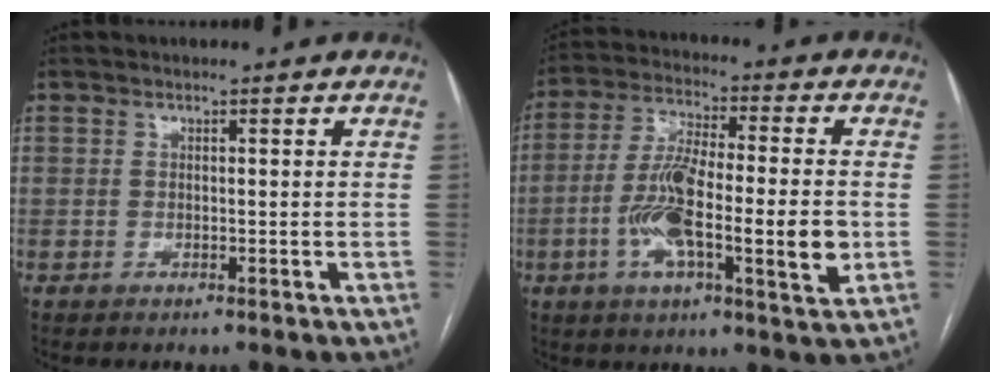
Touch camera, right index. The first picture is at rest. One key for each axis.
{"total": 15.2, "fx": -3.0, "fy": 2.7, "fz": 14.7, "tx": -0.266, "ty": -0.002, "tz": -0.053}